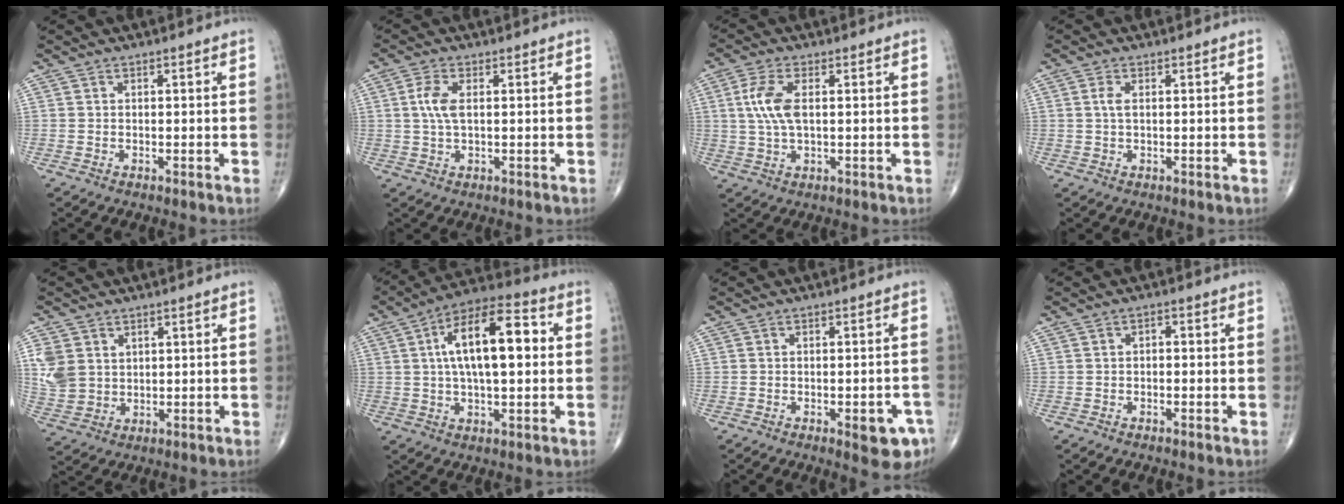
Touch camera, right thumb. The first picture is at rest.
{"total": 4.4, "force": [0.7, 2.0, 3.8], "torque": [-0.096, 0.004, 0.013]}
{"total": 6.7, "force": [1.1, 3.0, 5.9], "torque": [-0.142, 0.005, 0.022]}
{"total": 1.7, "force": [0.3, 0.8, 1.5], "torque": [-0.039, 0.004, 0.009]}
{"total": 7.0, "force": [2.2, 5.6, 3.5], "torque": [-0.062, -0.009, 0.057]}
{"total": 16.2, "force": [2.4, 6.8, 14.6], "torque": [-0.234, 0.026, 0.032]}
{"total": 6.4, "force": [-2.9, 2.4, 5.1], "torque": [-0.044, 0.012, -0.030]}
{"total": 1.1, "force": [-0.4, 0.8, 0.7], "torque": [-0.002, 0.007, -0.011]}